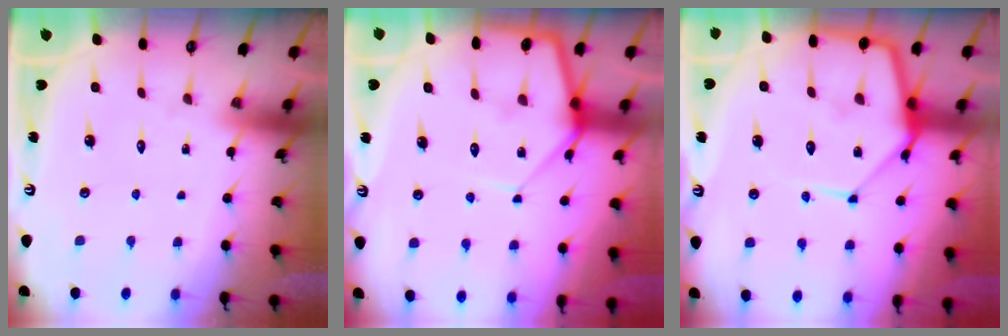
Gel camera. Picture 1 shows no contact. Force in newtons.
{"total": 9.5, "press": 9.4, "slide": 0.9}
{"total": 15.4, "press": 15.4, "slide": 1.4}